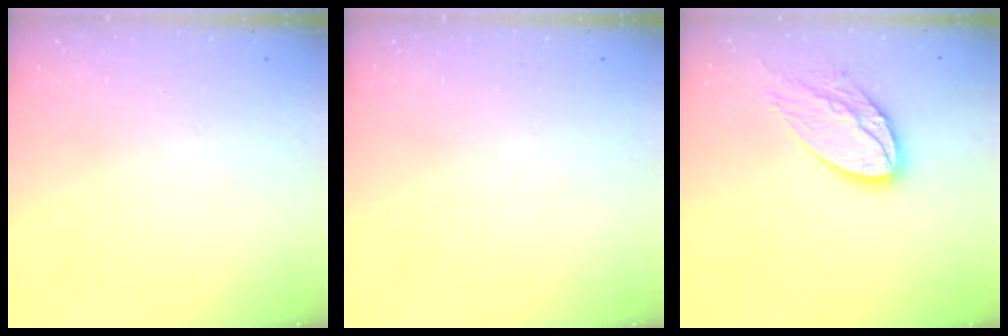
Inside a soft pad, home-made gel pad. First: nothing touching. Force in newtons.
{"total": 0.0}
{"total": 14.8, "press": 14.8, "slide": 1.0}